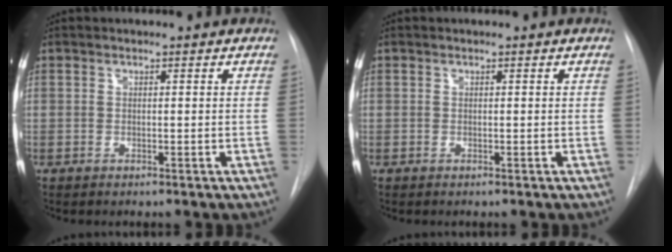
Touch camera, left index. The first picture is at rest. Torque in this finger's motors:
{"motor_torque": [-0.02, 0.02, 0.00, 0.00]}